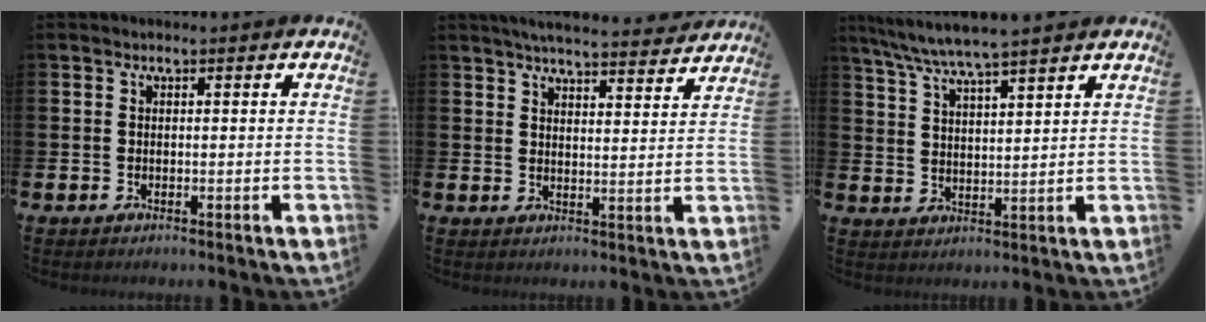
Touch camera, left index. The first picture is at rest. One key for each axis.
{"total": 5.1, "fx": 5.0, "fy": 0.2, "fz": 1.0, "tx": -0.023, "ty": -0.036, "tz": 0.088}
{"total": 6.2, "fx": 5.9, "fy": -0.1, "fz": 2.1, "tx": -0.065, "ty": -0.026, "tz": 0.105}